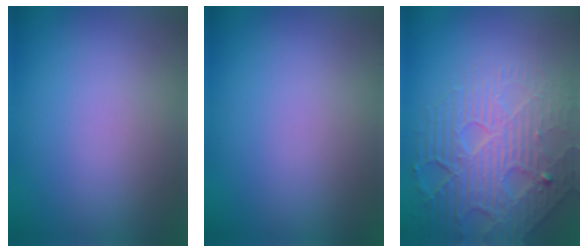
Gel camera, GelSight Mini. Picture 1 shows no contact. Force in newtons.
{"total": 0.0}
{"total": 6.5, "press": 5.3, "slide": 3.9}